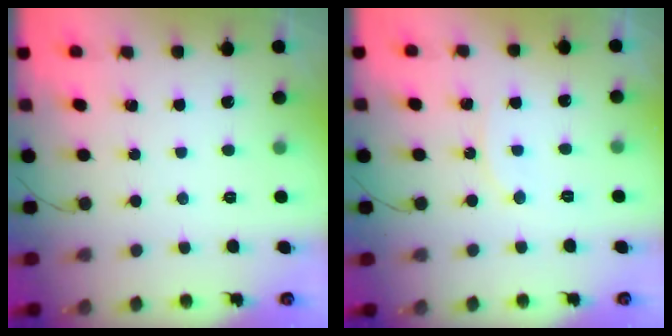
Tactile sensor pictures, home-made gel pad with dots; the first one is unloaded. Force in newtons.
{"total": 6.1, "press": 6.1, "slide": 0.5}